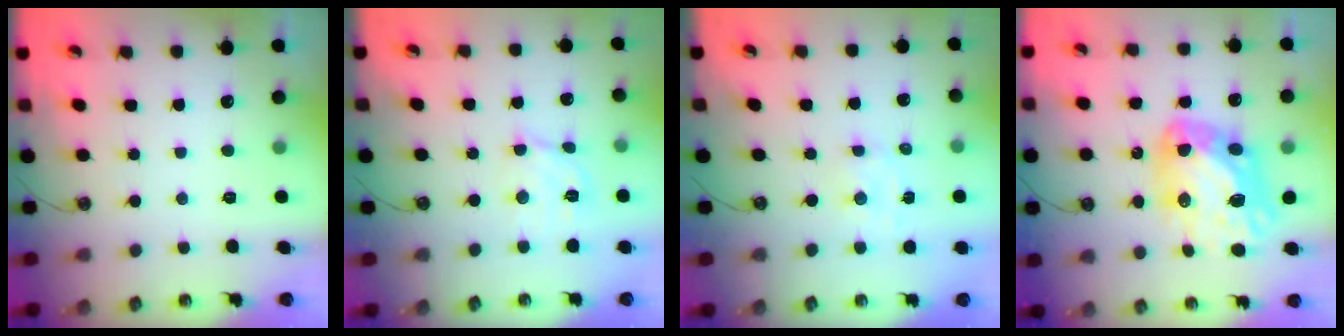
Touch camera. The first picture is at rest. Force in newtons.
{"total": 8.0, "press": 8.0, "slide": 0.5}
{"total": 2.3, "press": 2.3, "slide": 0.5}
{"total": 18.0, "press": 17.9, "slide": 1.8}